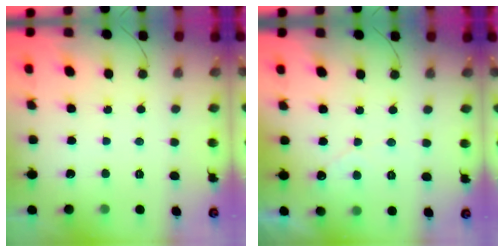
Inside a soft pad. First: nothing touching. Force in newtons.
{"total": 3.3, "press": 3.3, "slide": 0.1}